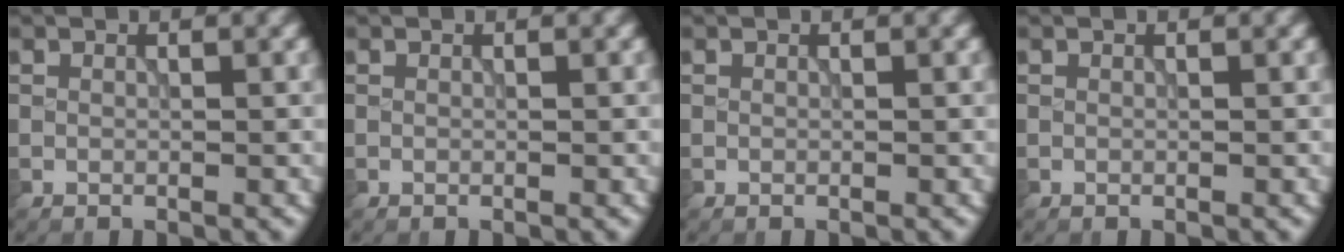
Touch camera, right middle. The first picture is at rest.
{"total": 0.0}
{"total": 0.0}
{"total": 0.0}